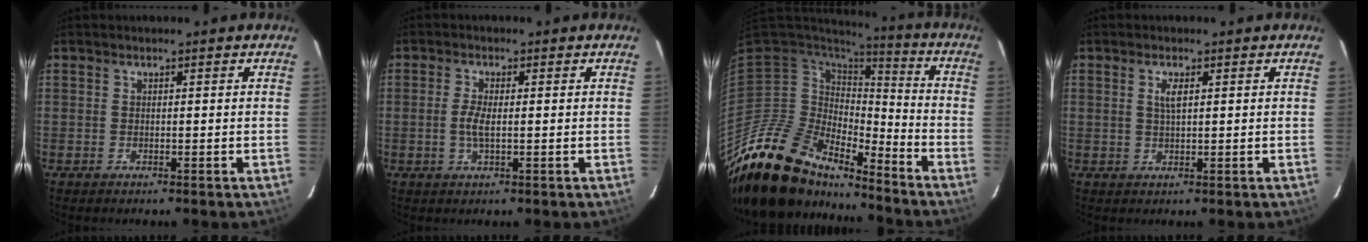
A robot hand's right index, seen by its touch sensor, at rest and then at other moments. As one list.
[{"total": 3.0, "force": [-0.2, 0.7, 2.9], "torque": [-0.056, -0.002, -0.005]}, {"total": 19.6, "force": [-17.0, 7.2, 6.8], "torque": [-0.144, -0.007, -0.305]}, {"total": 2.2, "force": [0.8, 0.7, 1.9], "torque": [-0.036, 0.002, 0.014]}]